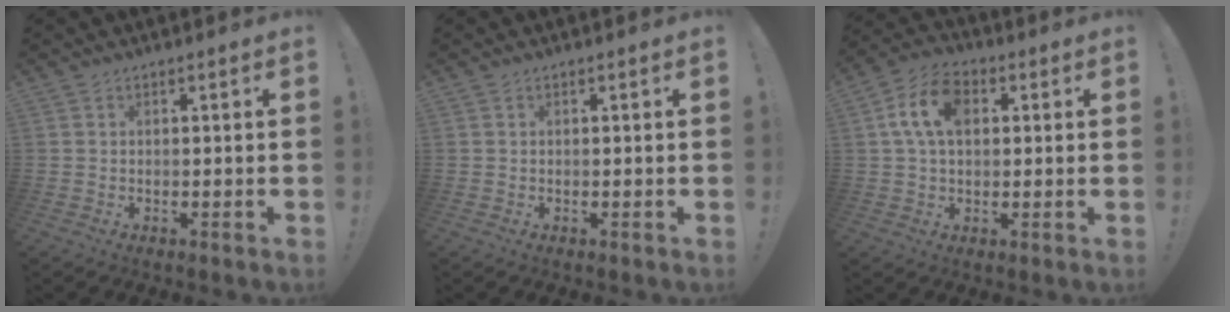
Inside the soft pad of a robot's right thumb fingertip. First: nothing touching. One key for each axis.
{"total": 0.0}
{"total": 11.6, "fx": 2.8, "fy": 7.6, "fz": 8.3, "tx": -0.159, "ty": 0.016, "tz": 0.055}